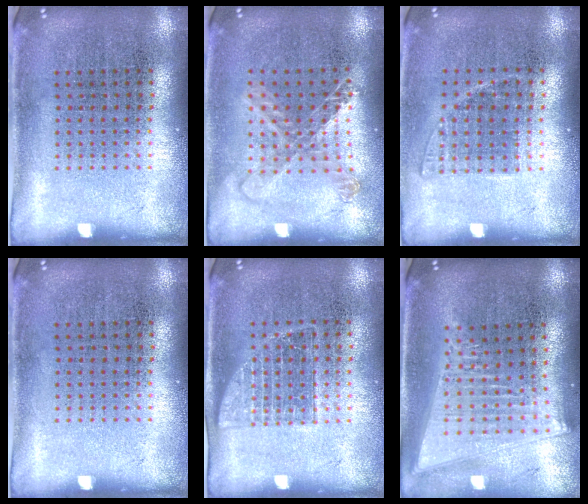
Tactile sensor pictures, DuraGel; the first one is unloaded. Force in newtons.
{"total": 1.3, "press": 1.2, "slide": 0.6}
{"total": 1.1, "press": 0.9, "slide": 0.5}
{"total": 0.0}
{"total": 1.2, "press": 1.1, "slide": 0.6}
{"total": 2.0, "press": 1.7, "slide": 1.1}